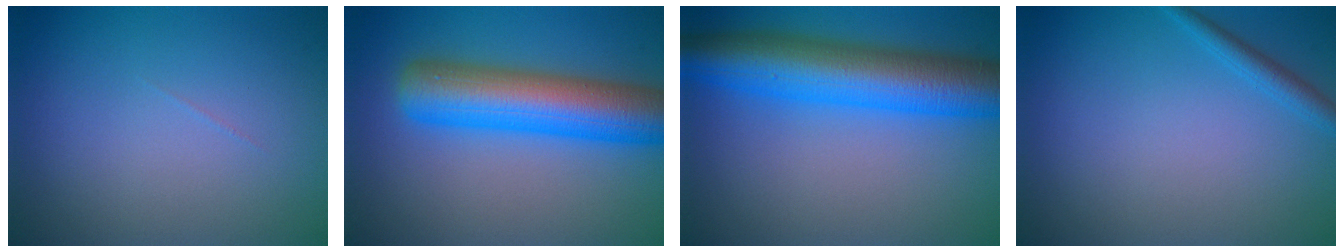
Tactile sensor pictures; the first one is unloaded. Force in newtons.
{"total": 8.9, "press": 8.9, "slide": 0.2}
{"total": 10.0, "press": 10.0, "slide": 0.1}
{"total": 1.6, "press": 1.6, "slide": 0.1}